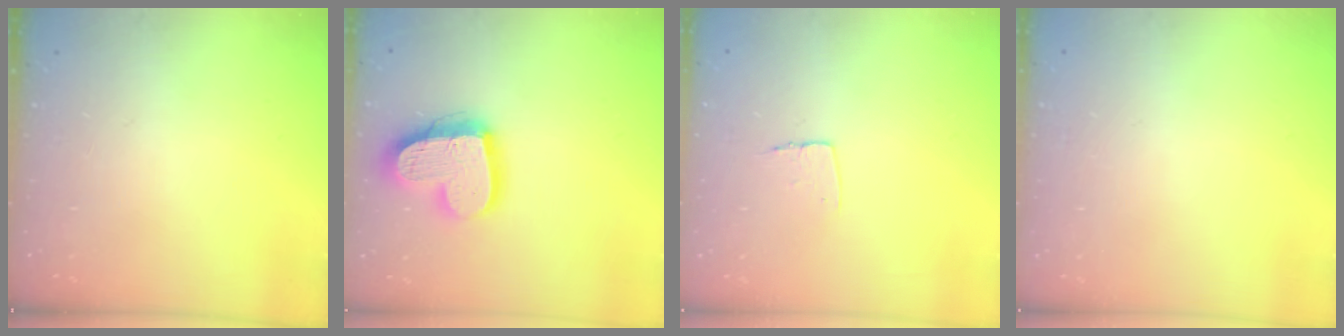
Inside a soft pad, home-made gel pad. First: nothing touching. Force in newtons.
{"total": 17.2, "press": 17.2, "slide": 1.4}
{"total": 5.0, "press": 5.0, "slide": 0.3}
{"total": 0.0}